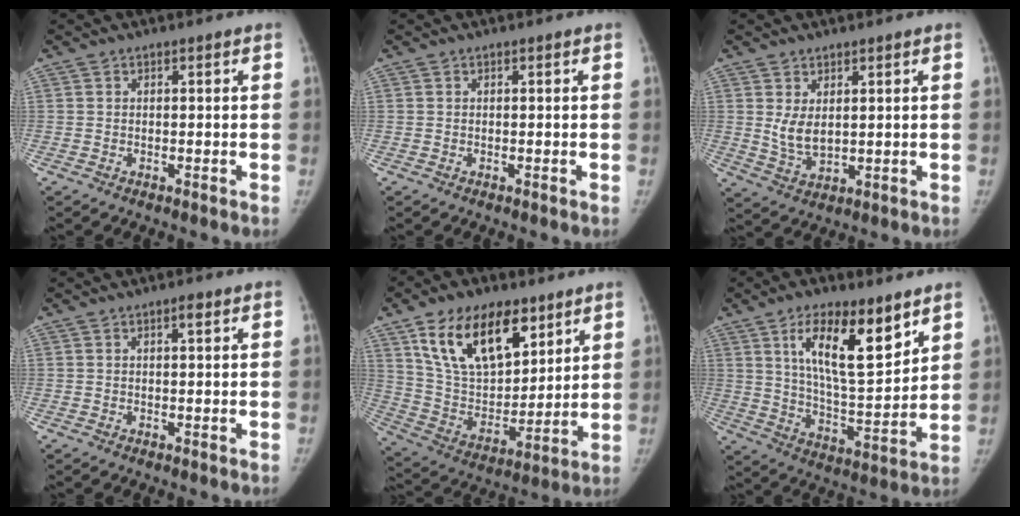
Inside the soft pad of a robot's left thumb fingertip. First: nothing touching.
{"total": 0.0}
{"total": 5.1, "force": [1.5, 2.9, 3.9], "torque": [-0.064, -0.018, 0.040]}
{"total": 1.3, "force": [0.6, 0.3, 1.1], "torque": [-0.016, 0.001, 0.008]}
{"total": 20.9, "force": [11.6, 11.4, 13.0], "torque": [-0.183, -0.041, 0.218]}
{"total": 16.6, "force": [8.8, 5.7, 12.9], "torque": [-0.184, -0.049, 0.159]}